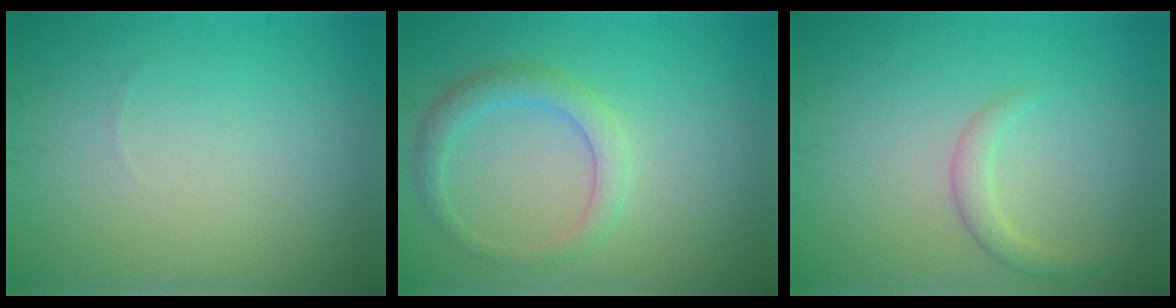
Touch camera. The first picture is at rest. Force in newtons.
{"total": 2.6, "press": 2.6, "slide": 0.2}
{"total": 1.8, "press": 1.8, "slide": 0.1}